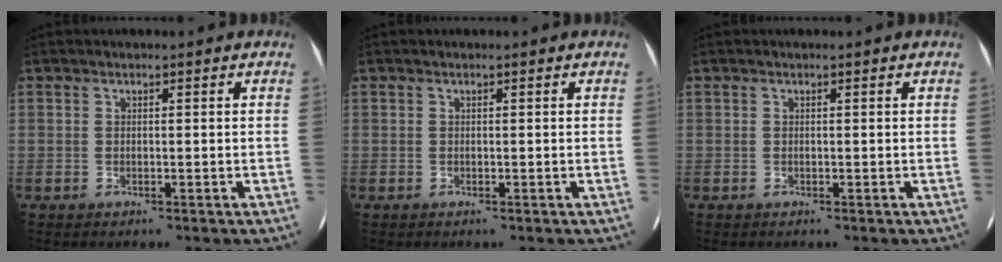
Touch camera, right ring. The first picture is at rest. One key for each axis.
{"total": 0.0}
{"total": 0.0}